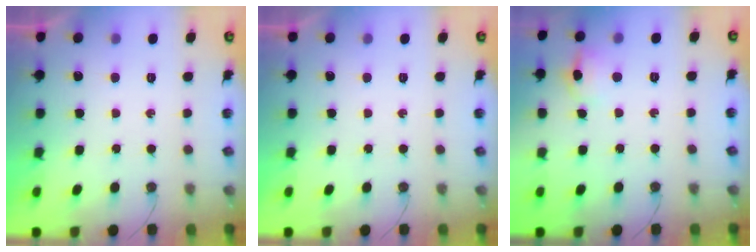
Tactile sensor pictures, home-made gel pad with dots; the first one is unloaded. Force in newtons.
{"total": 0.0}
{"total": 7.4, "press": 7.3, "slide": 1.3}